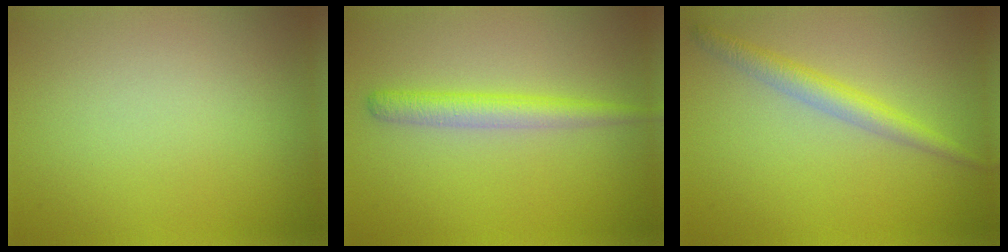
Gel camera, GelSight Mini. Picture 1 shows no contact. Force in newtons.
{"total": 2.7, "press": 2.7, "slide": 0.1}
{"total": 2.6, "press": 2.6, "slide": 0.1}